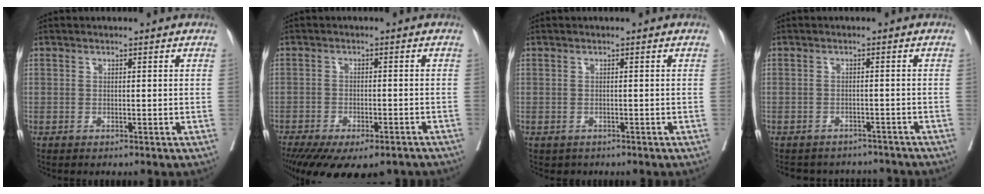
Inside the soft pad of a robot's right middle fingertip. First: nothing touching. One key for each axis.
{"total": 15.4, "fx": -11.5, "fy": 6.0, "fz": 8.3, "tx": -0.162, "ty": -0.024, "tz": -0.158}
{"total": 1.1, "fx": -0.7, "fy": 0.8, "fz": 0.1, "tx": -0.008, "ty": 0.001, "tz": -0.006}
{"total": 8.3, "fx": -7.7, "fy": 2.9, "fz": 0.2, "tx": 0.001, "ty": 0.021, "tz": -0.090}